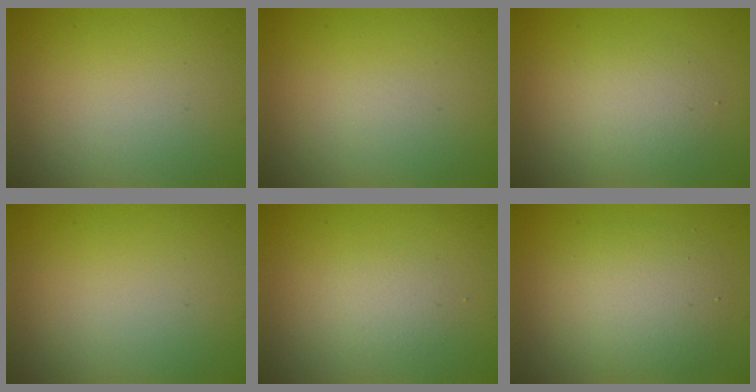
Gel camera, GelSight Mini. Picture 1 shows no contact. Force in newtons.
{"total": 0.0}
{"total": 2.4, "press": 2.4, "slide": 0.3}
{"total": 0.0}
{"total": 1.3, "press": 1.3, "slide": 0.1}
{"total": 4.3, "press": 4.3, "slide": 0.4}